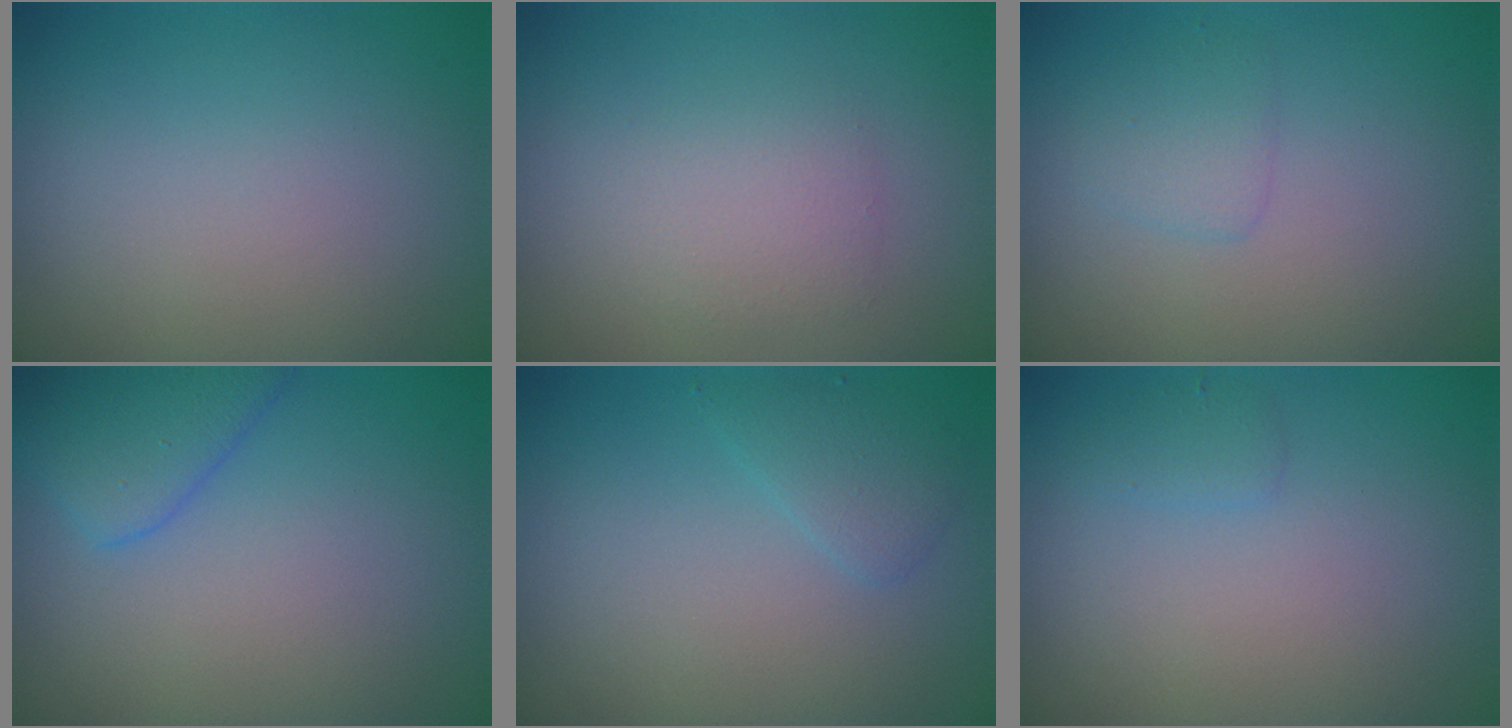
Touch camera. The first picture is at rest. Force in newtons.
{"total": 1.9, "press": 1.9, "slide": 0.1}
{"total": 1.5, "press": 1.5, "slide": 0.1}
{"total": 3.4, "press": 3.4, "slide": 0.2}
{"total": 1.7, "press": 1.7, "slide": 0.1}
{"total": 1.0, "press": 0.9, "slide": 0.1}